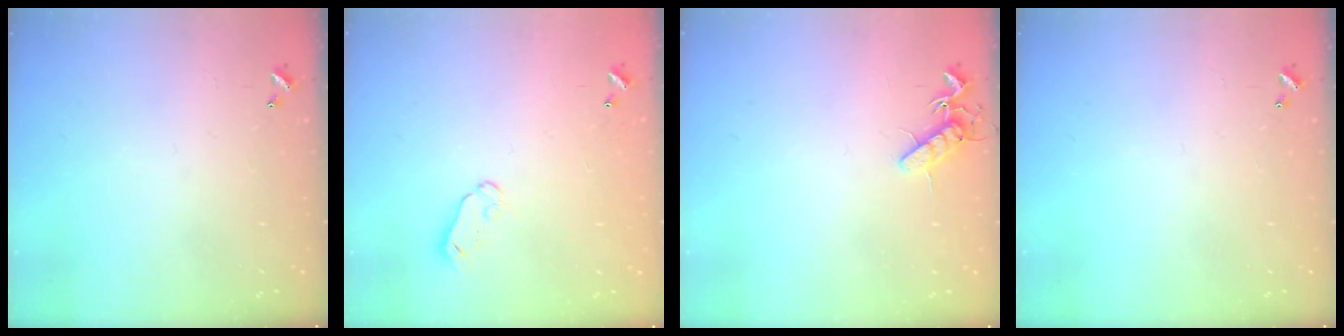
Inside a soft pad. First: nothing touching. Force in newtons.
{"total": 5.4, "press": 5.4, "slide": 0.5}
{"total": 8.3, "press": 8.2, "slide": 1.0}
{"total": 0.0}